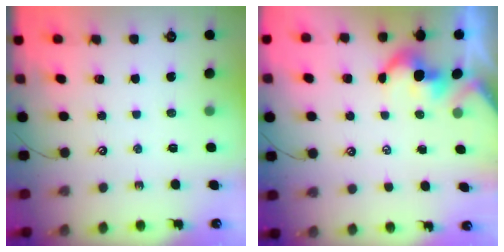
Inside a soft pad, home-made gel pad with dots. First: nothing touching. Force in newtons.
{"total": 0.0}